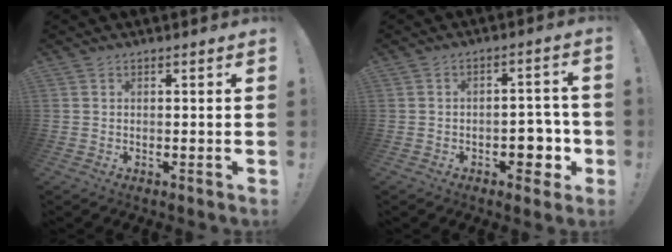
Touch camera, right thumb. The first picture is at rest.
{"total": 8.0, "force": [-2.8, 5.3, 5.2], "torque": [-0.039, 0.007, -0.044]}